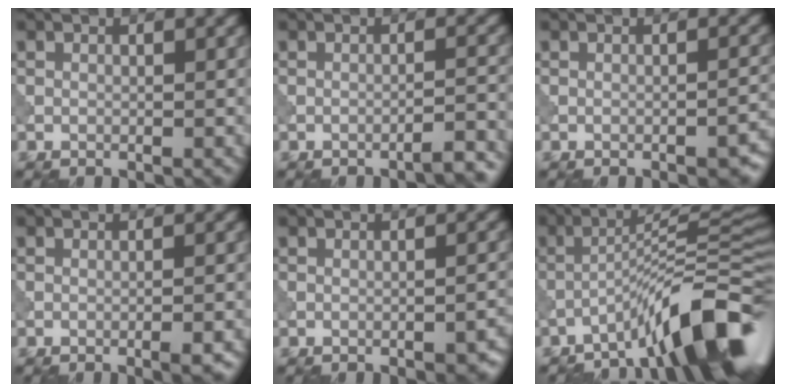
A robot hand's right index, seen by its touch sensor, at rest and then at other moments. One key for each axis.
{"total": 2.7, "fx": -2.2, "fy": 0.4, "fz": 1.5, "tx": -0.012, "ty": 0.010, "tz": -0.038}
{"total": 2.4, "fx": -1.6, "fy": 0.6, "fz": 1.7, "tx": -0.021, "ty": 0.003, "tz": -0.021}
{"total": 2.0, "fx": -1.1, "fy": 0.4, "fz": 1.6, "tx": -0.019, "ty": 0.004, "tz": -0.018}
{"total": 2.4, "fx": -1.6, "fy": 0.7, "fz": 1.6, "tx": -0.020, "ty": 0.002, "tz": -0.020}
{"total": 9.6, "fx": -5.8, "fy": 1.3, "fz": 7.5, "tx": -0.101, "ty": 0.020, "tz": -0.100}